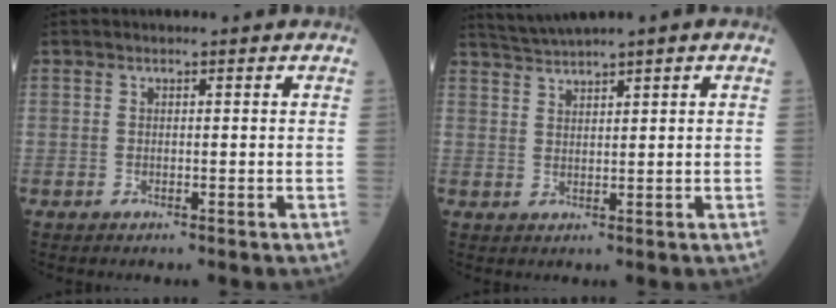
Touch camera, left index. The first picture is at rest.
{"total": 3.3, "force": [2.8, -0.7, 1.6], "torque": [-0.042, 0.016, 0.063]}